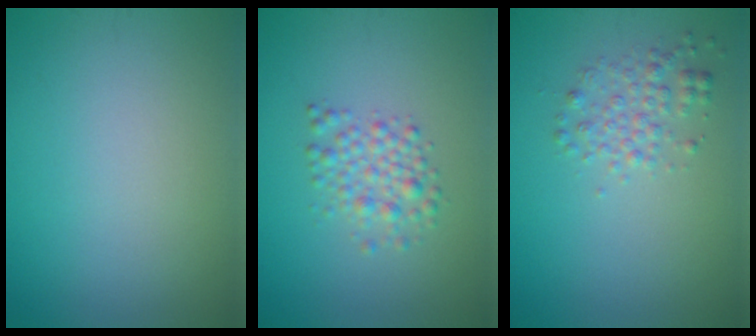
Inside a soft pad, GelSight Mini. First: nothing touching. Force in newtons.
{"total": 2.5, "press": 2.5, "slide": 0.0}
{"total": 2.2, "press": 2.2, "slide": 0.1}